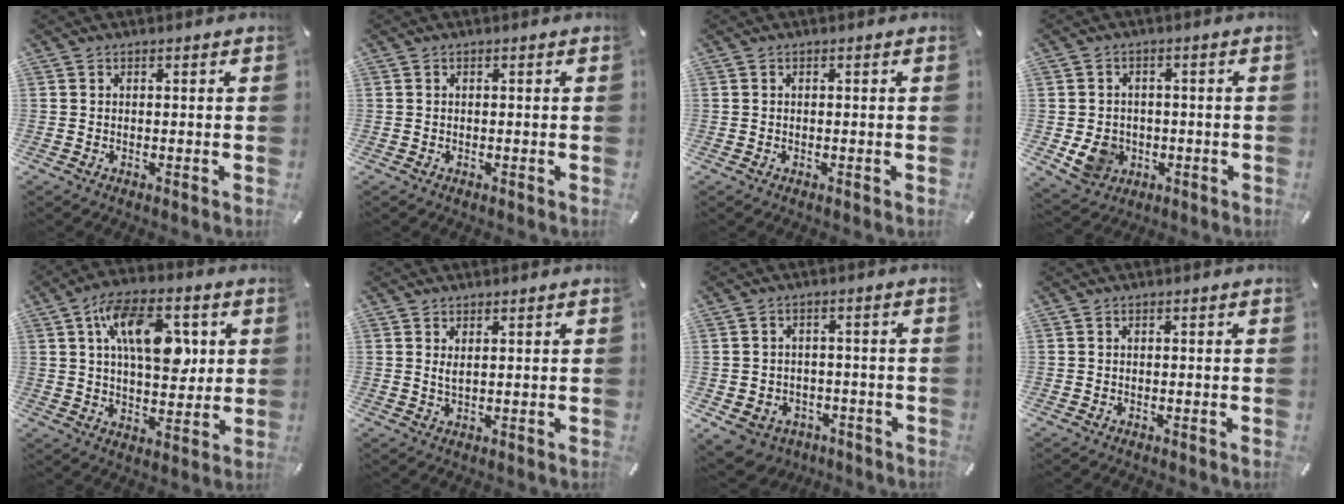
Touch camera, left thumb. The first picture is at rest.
{"total": 0.0}
{"total": 0.0}
{"total": 7.4, "force": [-1.6, 6.7, 2.7], "torque": [-0.062, 0.009, -0.026]}
{"total": 15.9, "force": [4.6, 9.0, 12.3], "torque": [-0.180, 0.006, 0.081]}
{"total": 1.8, "force": [1.1, 0.4, 1.5], "torque": [-0.031, 0.001, 0.018]}
{"total": 5.7, "force": [-3.0, 4.5, 1.6], "torque": [-0.046, 0.021, -0.058]}
{"total": 0.0}